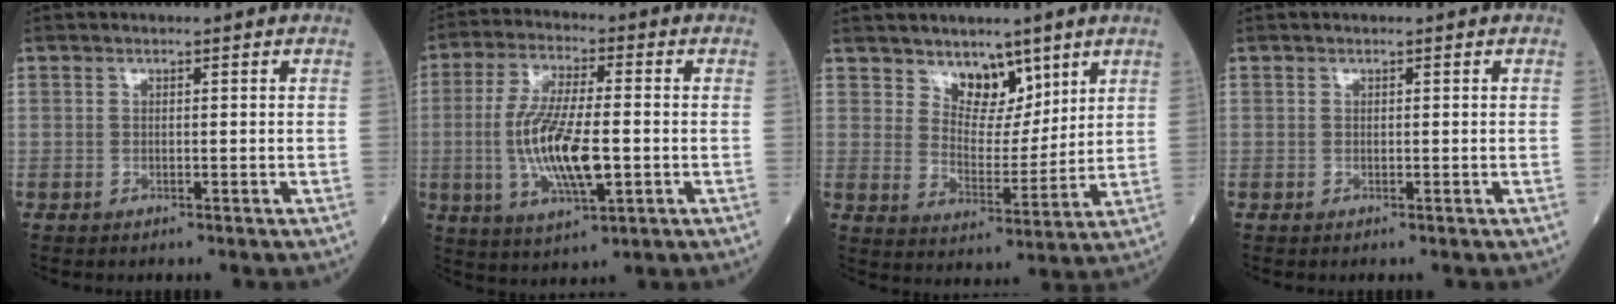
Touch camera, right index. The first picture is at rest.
{"total": 12.3, "force": [-1.7, 3.0, 11.8], "torque": [-0.239, -0.009, -0.028]}
{"total": 6.7, "force": [4.8, 3.7, 2.8], "torque": [-0.036, -0.009, 0.089]}
{"total": 0.0}